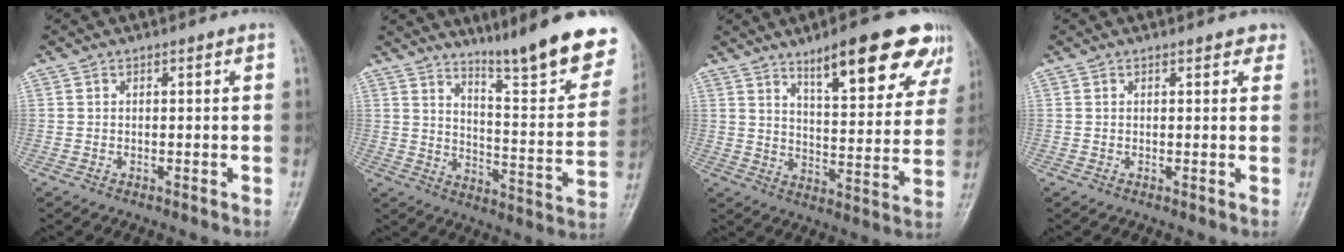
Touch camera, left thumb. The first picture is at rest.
{"total": 20.3, "force": [15.5, 2.3, 12.8], "torque": [-0.151, -0.109, 0.224]}
{"total": 18.0, "force": [11.1, 5.2, 13.2], "torque": [-0.139, -0.046, 0.162]}
{"total": 2.1, "force": [1.6, 1.0, 1.1], "torque": [0.006, -0.001, 0.013]}